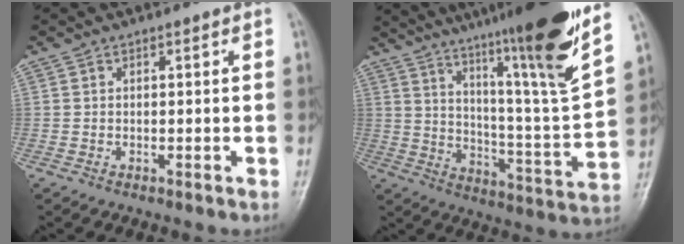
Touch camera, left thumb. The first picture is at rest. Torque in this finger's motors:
{"motor_torque": [2.77, 1.27, 1.52, -1.25, 0.40]}